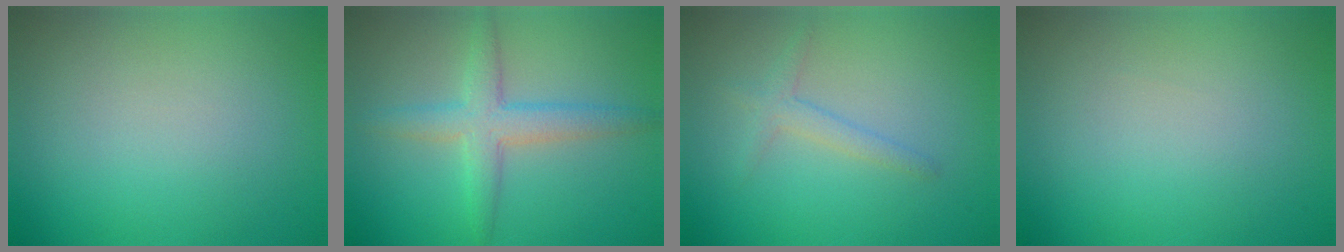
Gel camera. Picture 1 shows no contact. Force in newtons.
{"total": 3.6, "press": 3.6, "slide": 0.1}
{"total": 1.6, "press": 1.6, "slide": 0.1}
{"total": 0.0}